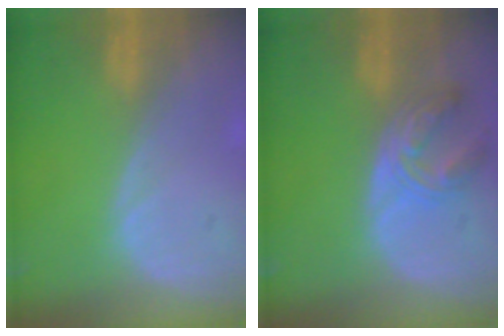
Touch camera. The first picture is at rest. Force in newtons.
{"total": 5.7, "press": 5.7, "slide": 0.4}